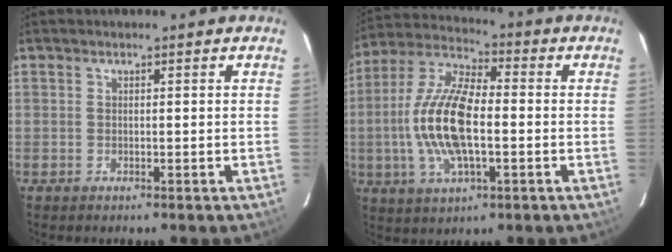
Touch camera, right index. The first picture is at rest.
{"total": 15.7, "force": [-1.8, 6.4, 14.2], "torque": [-0.294, 0.005, -0.040]}